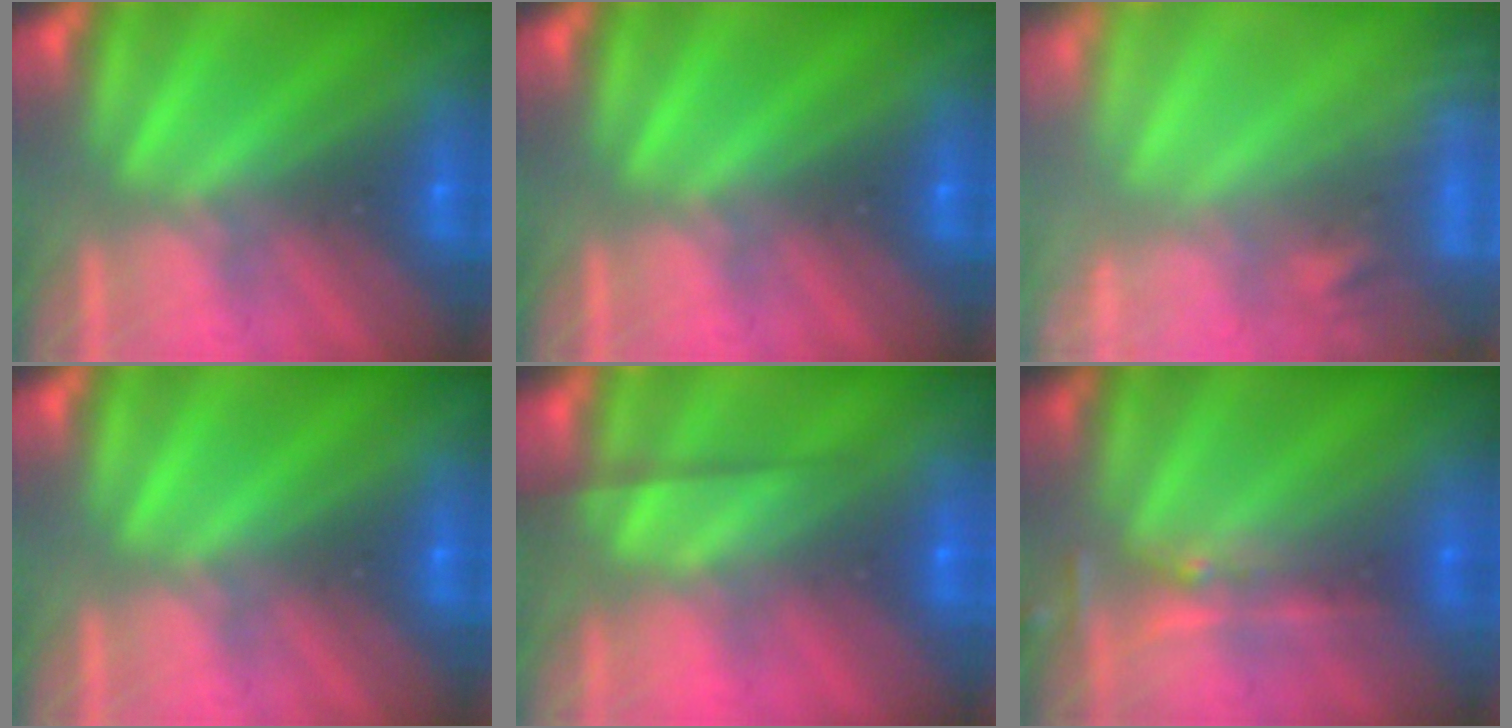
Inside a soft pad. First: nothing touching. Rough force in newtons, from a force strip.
{"total": 0.0}
{"total": 5.7}
{"total": 0.0}
{"total": 7.9}
{"total": 2.4}